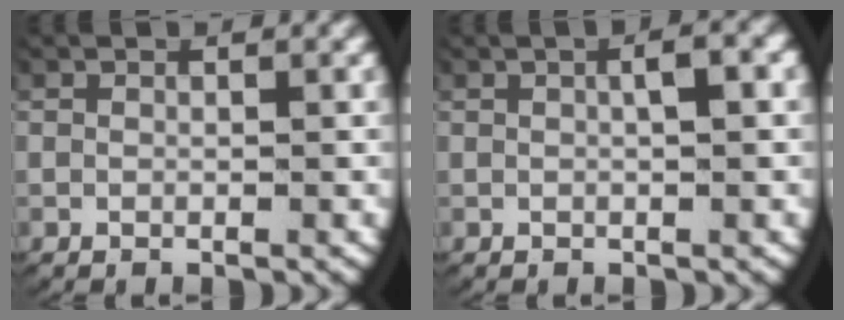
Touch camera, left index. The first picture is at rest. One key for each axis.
{"total": 2.2, "fx": 0.5, "fy": 0.5, "fz": 2.1, "tx": -0.023, "ty": 0.011, "tz": 0.006}